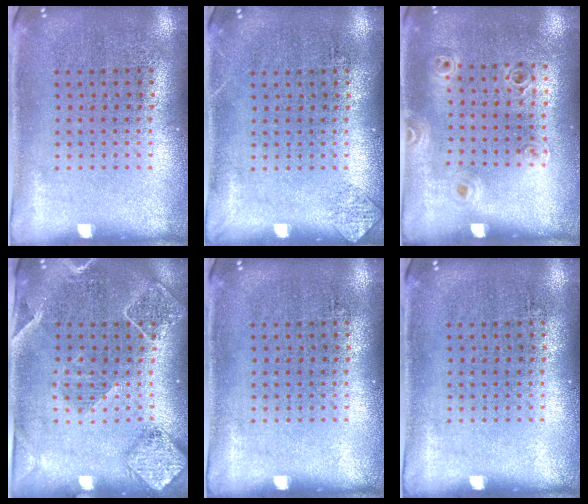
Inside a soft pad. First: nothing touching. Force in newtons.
{"total": 0.8, "press": 0.8, "slide": 0.1}
{"total": 0.9, "press": 0.9, "slide": 0.3}
{"total": 2.0, "press": 1.9, "slide": 0.7}
{"total": 0.0}
{"total": 0.0}